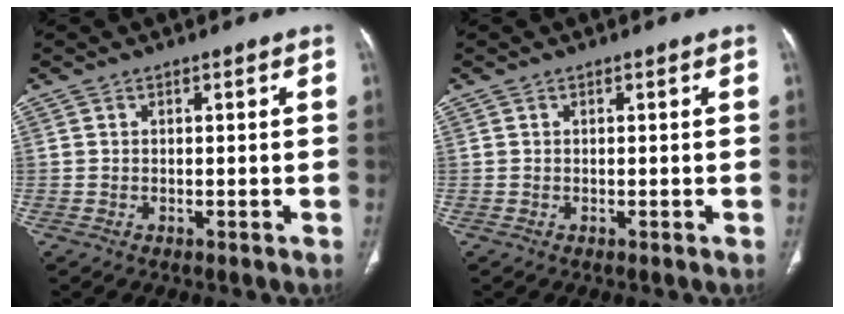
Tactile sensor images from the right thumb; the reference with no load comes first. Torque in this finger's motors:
{"motor_torque": [-0.13, 0.13, -0.14, 0.14, 0.01]}